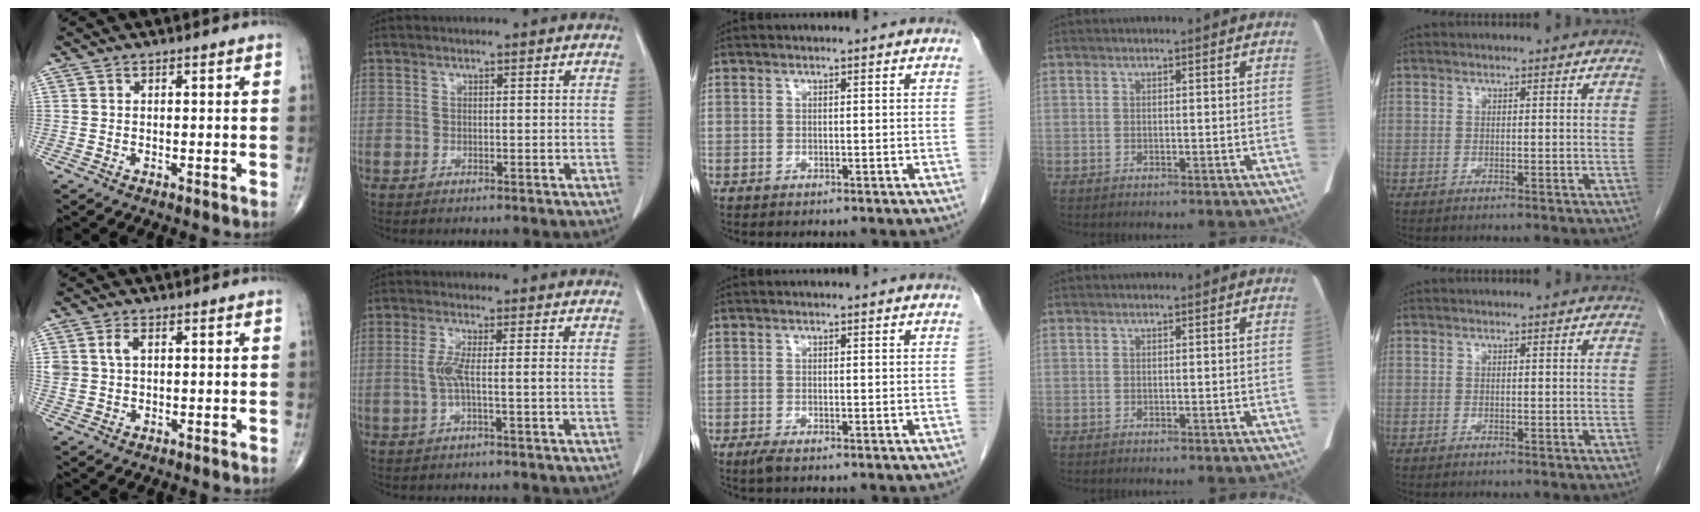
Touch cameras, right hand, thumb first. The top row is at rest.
{"thumb": {"total": 3.3, "force": [1.0, 2.1, 2.3], "torque": [-0.047, 0.003, 0.023]}, "index": {"total": 3.3, "force": [-0.5, -0.1, 3.2], "torque": [-0.070, 0.002, -0.010]}, "middle": {"total": 1.1, "force": [-0.8, 0.0, 0.8], "torque": [-0.023, -0.006, -0.017]}}